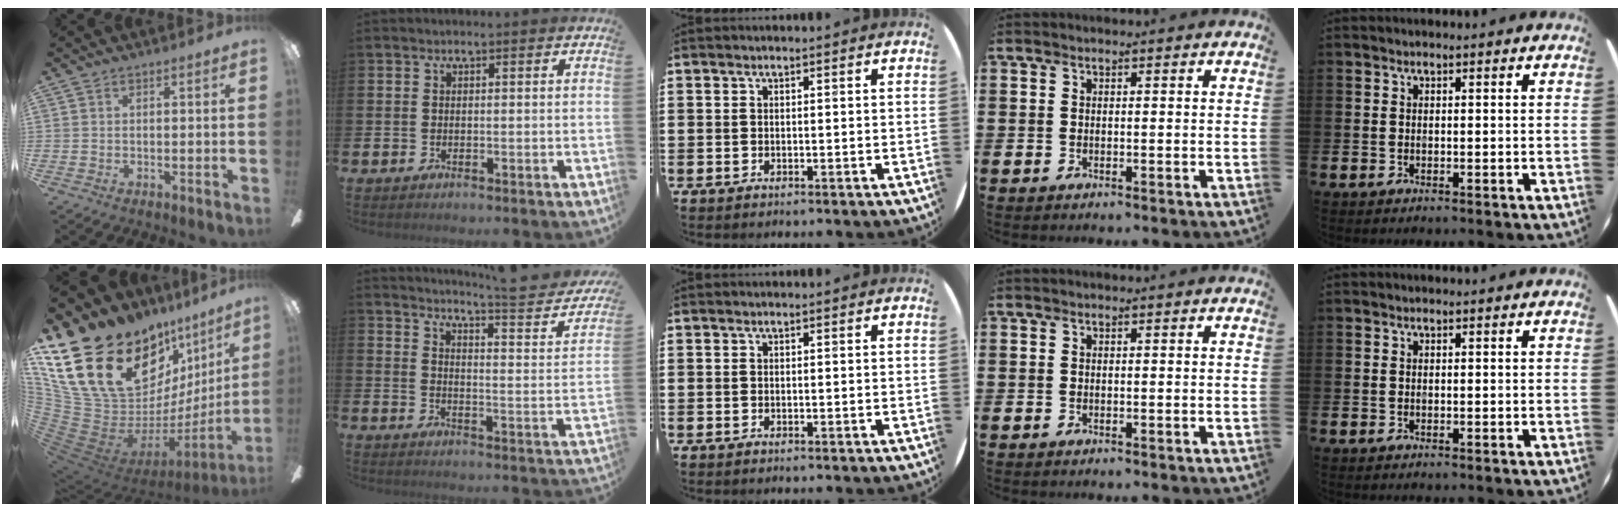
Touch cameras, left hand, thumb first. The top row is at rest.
{"thumb": {"total": 29.0, "force": [15.0, 14.7, 20.0], "torque": [-0.375, -0.127, 0.314]}, "index": {"total": 5.3, "force": [4.7, -0.1, 2.3], "torque": [-0.047, -0.047, 0.069]}}